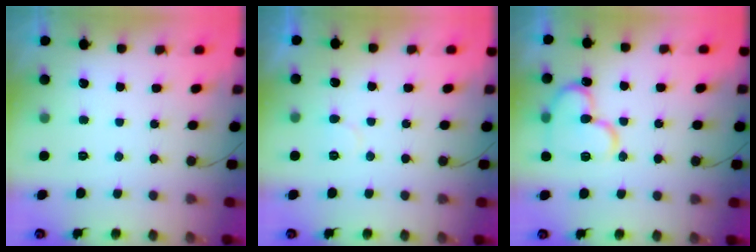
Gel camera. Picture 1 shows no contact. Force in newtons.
{"total": 4.0, "press": 4.0, "slide": 0.4}
{"total": 13.9, "press": 13.8, "slide": 2.0}